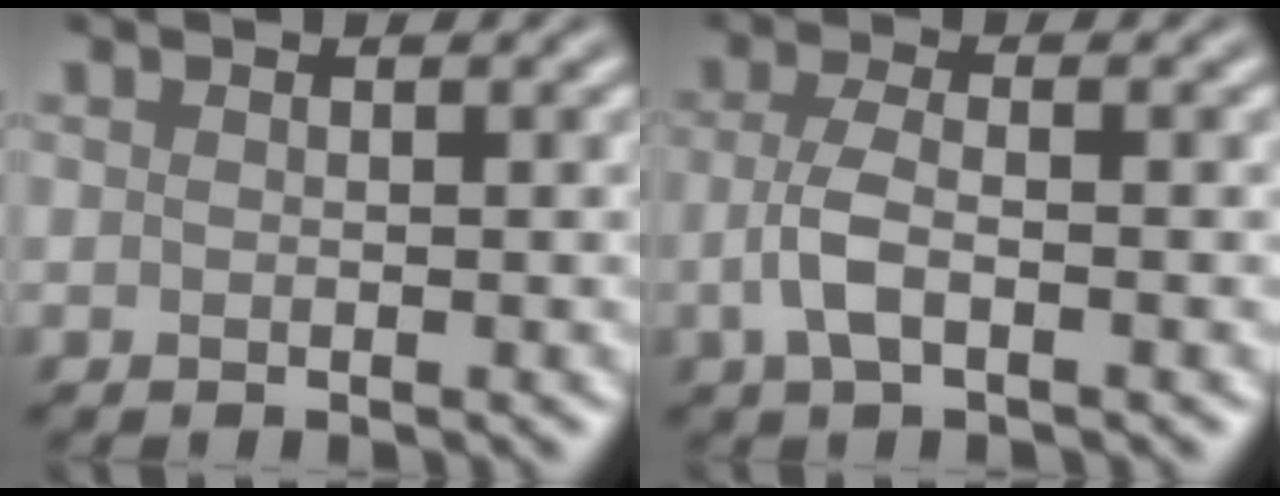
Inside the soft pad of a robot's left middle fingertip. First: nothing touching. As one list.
[{"total": 3.0, "force": [-0.8, 1.2, 2.6], "torque": [-0.060, 0.002, -0.021]}]